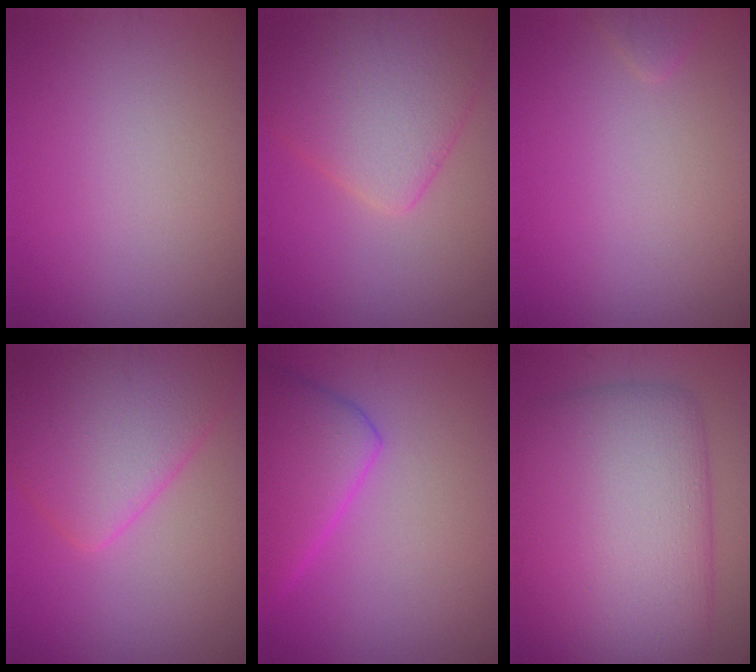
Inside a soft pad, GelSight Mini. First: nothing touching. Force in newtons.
{"total": 6.7, "press": 6.7, "slide": 0.3}
{"total": 0.8, "press": 0.8, "slide": 0.1}
{"total": 7.2, "press": 7.2, "slide": 0.3}
{"total": 5.4, "press": 5.4, "slide": 0.3}
{"total": 12.3, "press": 12.3, "slide": 0.2}